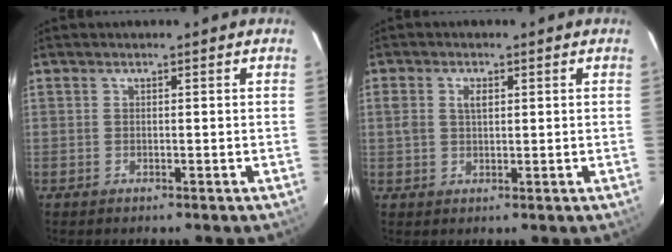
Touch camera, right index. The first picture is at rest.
{"total": 2.8, "force": [0.7, 1.8, 2.1], "torque": [-0.039, 0.006, 0.013]}